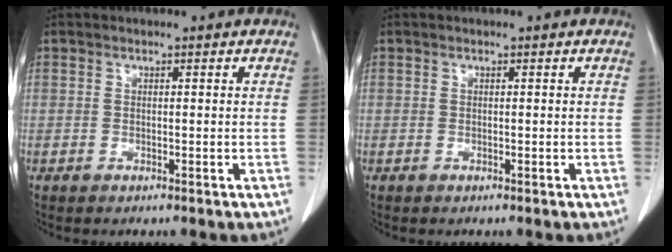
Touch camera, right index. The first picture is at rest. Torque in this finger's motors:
{"motor_torque": [0.00, 0.00, 0.01, 0.00]}